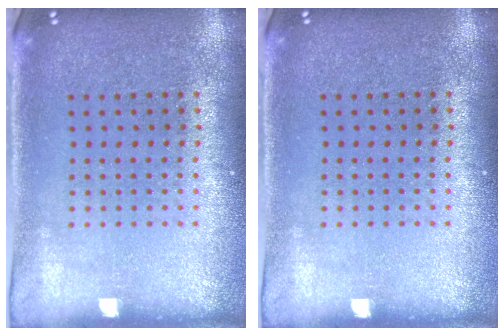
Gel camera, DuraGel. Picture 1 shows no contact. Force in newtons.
{"total": 0.0}